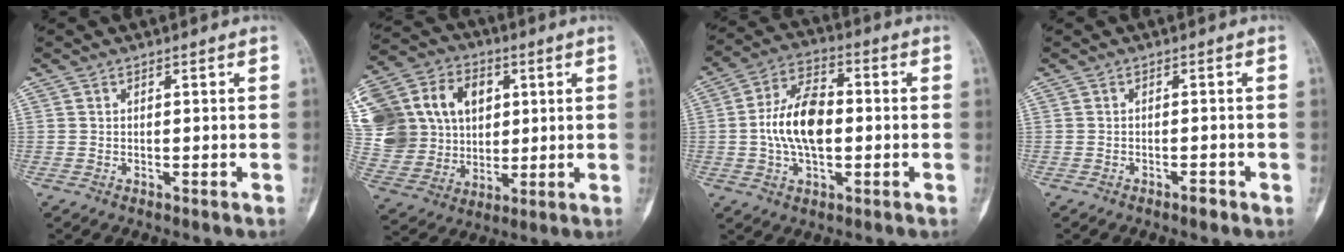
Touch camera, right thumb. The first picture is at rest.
{"total": 27.3, "force": [6.2, 22.1, 14.8], "torque": [-0.321, 0.054, 0.136]}
{"total": 12.7, "force": [-0.5, 7.1, 10.5], "torque": [-0.187, 0.020, -0.013]}
{"total": 1.3, "force": [-1.0, 0.4, 0.7], "torque": [-0.010, 0.005, -0.017]}